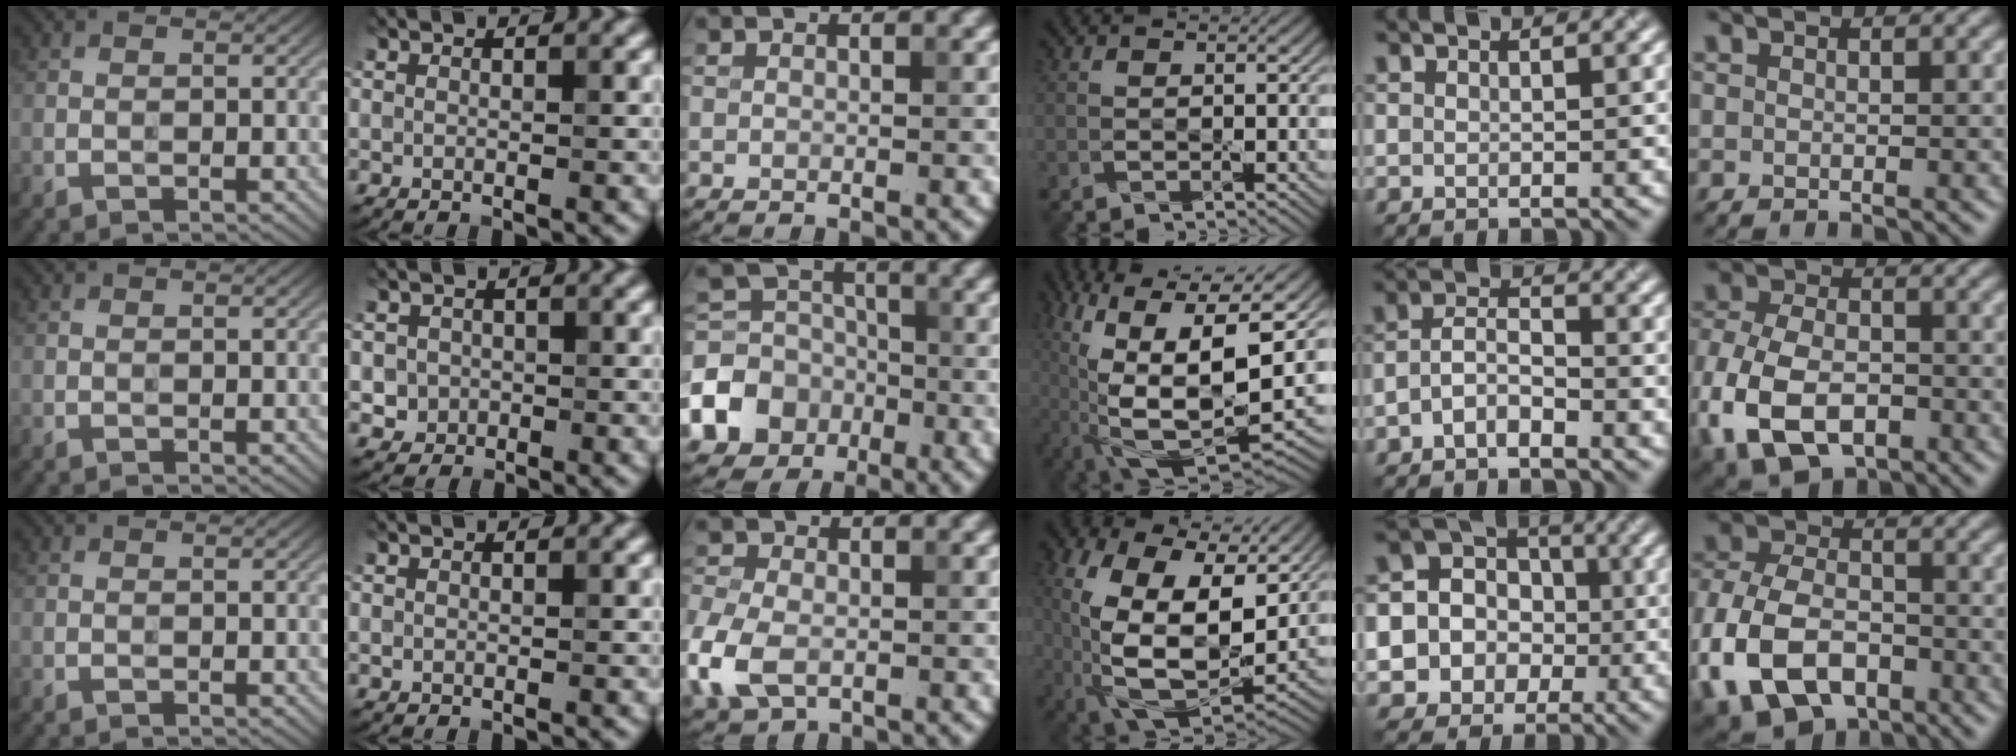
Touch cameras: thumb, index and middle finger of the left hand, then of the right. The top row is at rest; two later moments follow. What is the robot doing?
{"motion": "wipe", "object": "plastic plate"}